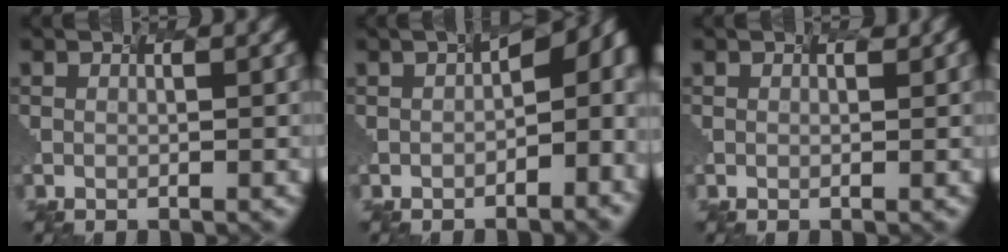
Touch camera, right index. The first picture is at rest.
{"total": 7.4, "force": [0.0, 3.0, 6.8], "torque": [-0.070, 0.015, 0.035]}
{"total": 1.4, "force": [1.0, 0.7, 0.7], "torque": [0.002, 0.018, 0.016]}